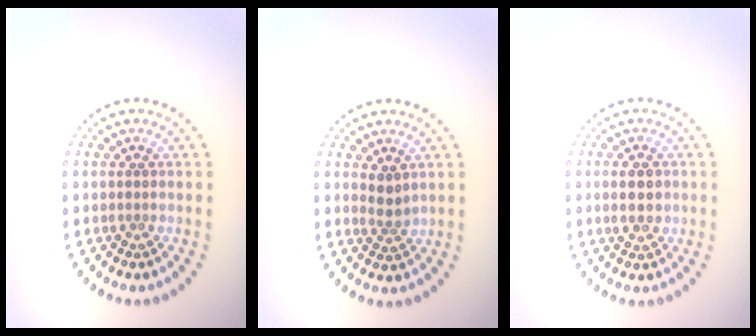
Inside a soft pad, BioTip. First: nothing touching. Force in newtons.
{"total": 1.6, "press": 1.3, "slide": 0.9}
{"total": 2.3, "press": 2.3, "slide": 0.2}